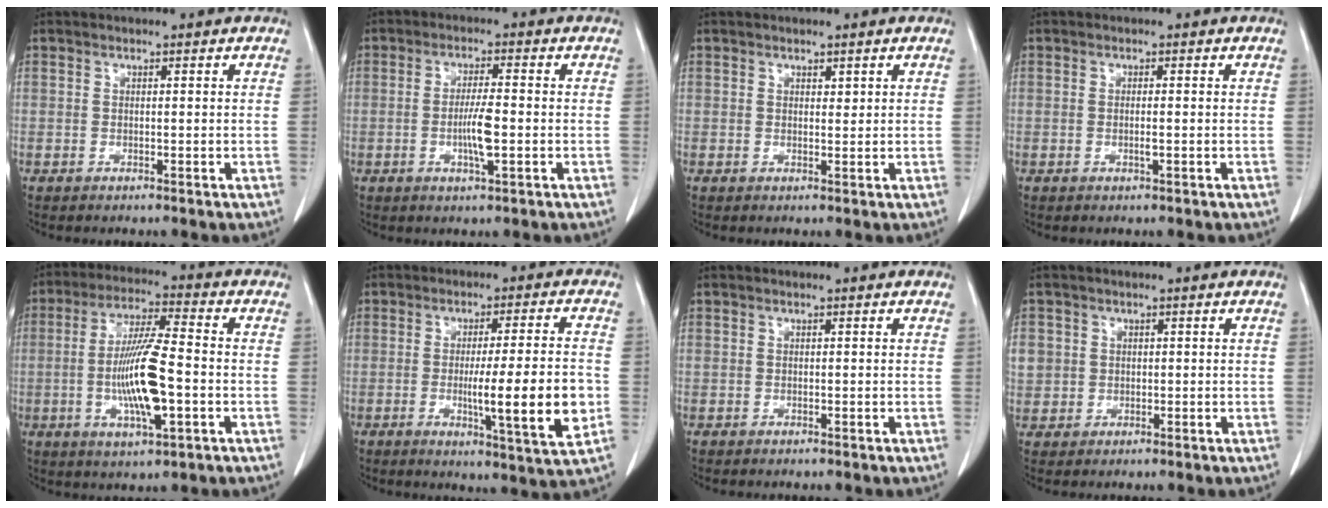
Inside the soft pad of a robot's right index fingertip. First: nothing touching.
{"total": 5.0, "force": [-1.1, 0.3, 4.9], "torque": [-0.095, -0.008, -0.019]}
{"total": 0.8, "force": [0.6, 0.4, 0.4], "torque": [-0.003, -0.005, 0.008]}
{"total": 1.1, "force": [-0.3, -0.1, 1.0], "torque": [-0.022, -0.004, -0.003]}
{"total": 12.6, "force": [-2.4, 1.6, 12.3], "torque": [-0.238, -0.006, -0.044]}
{"total": 12.0, "force": [-2.2, -0.3, 11.8], "torque": [-0.178, -0.022, -0.036]}
{"total": 0.0}
{"total": 4.2, "force": [0.9, 4.1, 0.7], "torque": [-0.015, 0.005, 0.025]}